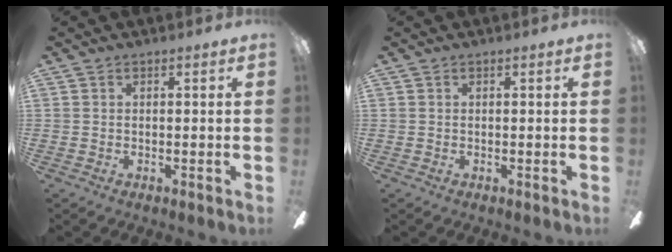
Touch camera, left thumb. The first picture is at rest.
{"total": 0.0}